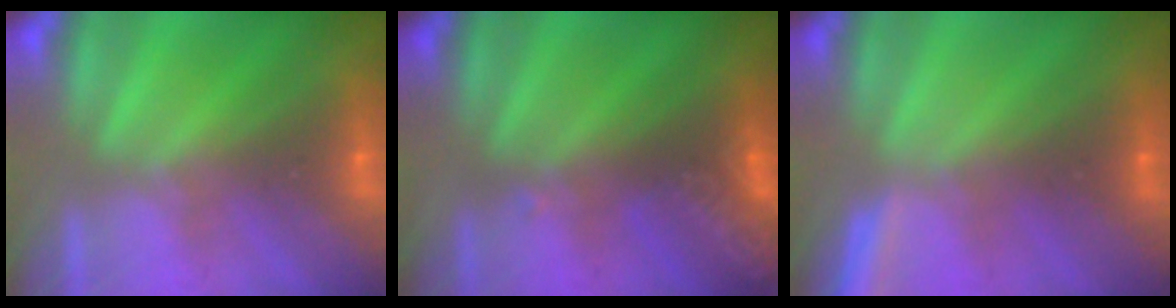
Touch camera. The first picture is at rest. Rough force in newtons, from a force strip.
{"total": 2.8}
{"total": 3.4}